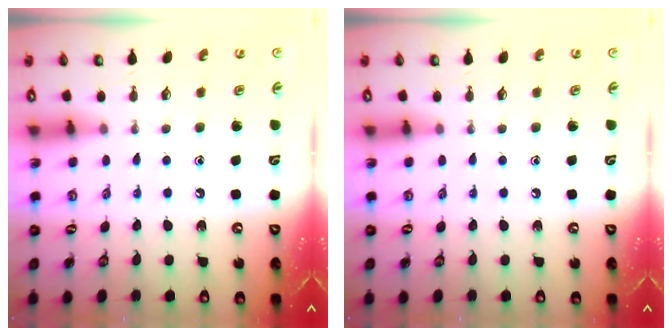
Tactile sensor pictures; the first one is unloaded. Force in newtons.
{"total": 0.0}